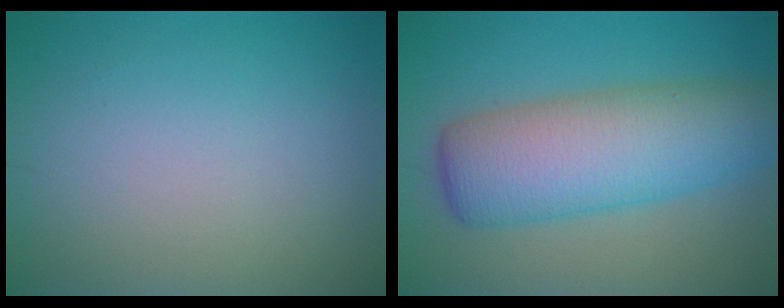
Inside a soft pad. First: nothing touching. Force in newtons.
{"total": 8.9, "press": 8.9, "slide": 0.2}